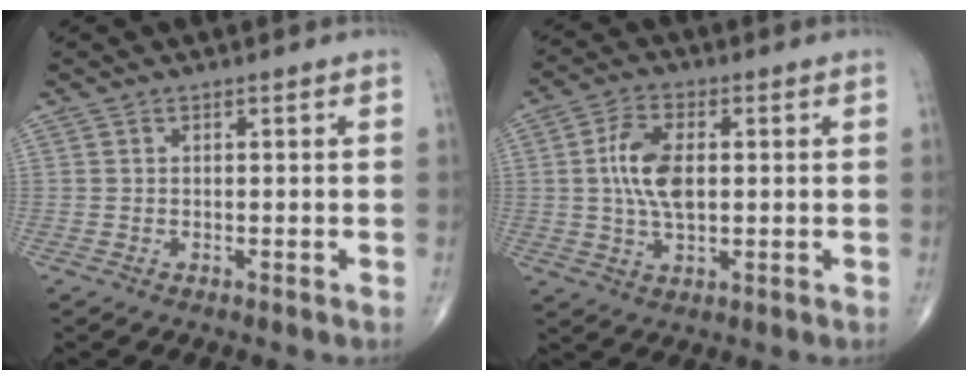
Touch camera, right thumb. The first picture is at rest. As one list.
[{"total": 9.1, "force": [0.8, 4.8, 7.7], "torque": [-0.150, 0.003, 0.016]}]